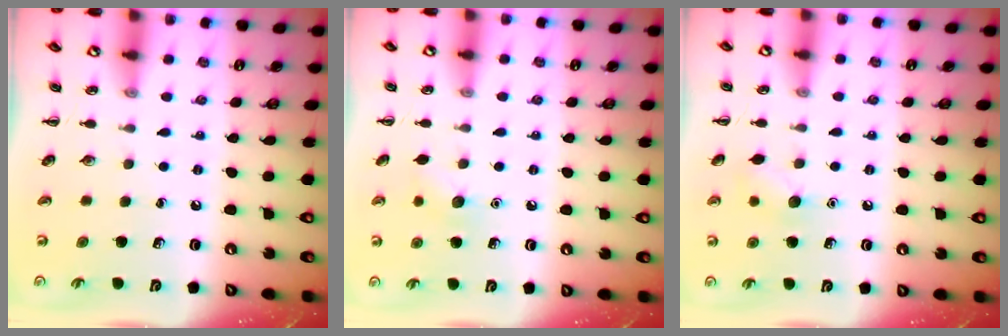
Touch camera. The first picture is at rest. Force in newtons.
{"total": 7.0, "press": 6.7, "slide": 1.8}
{"total": 7.8, "press": 7.5, "slide": 2.0}